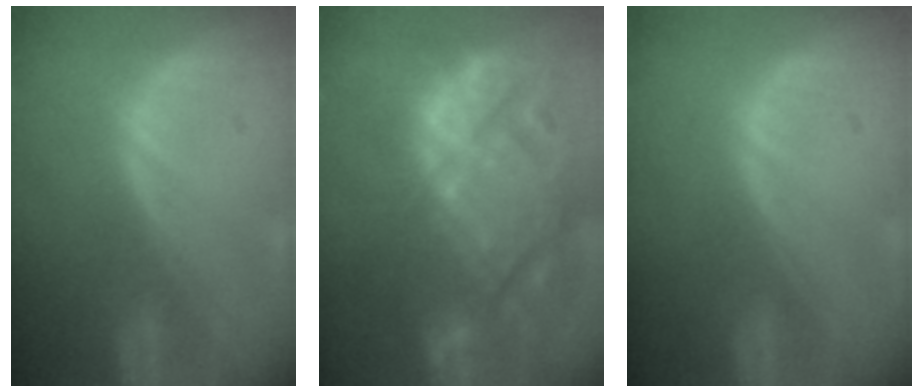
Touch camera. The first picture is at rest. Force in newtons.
{"total": 15.3, "press": 13.1, "slide": 7.9}
{"total": 0.0}